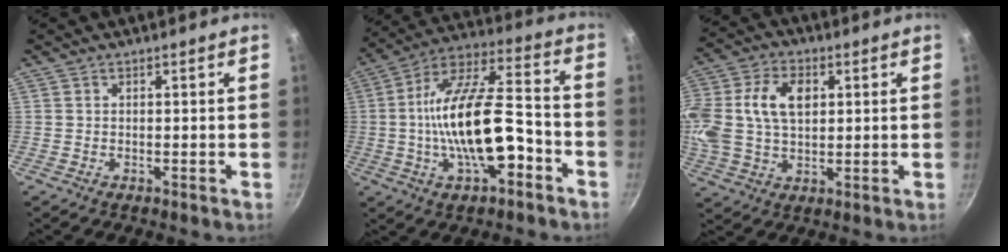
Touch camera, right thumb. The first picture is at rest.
{"total": 20.1, "force": [-5.0, 8.5, 17.5], "torque": [-0.297, 0.047, -0.091]}
{"total": 18.6, "force": [3.6, 12.9, 12.8], "torque": [-0.281, 0.029, 0.063]}